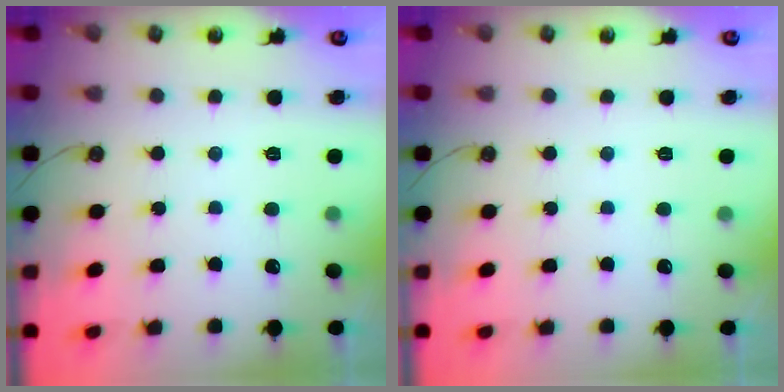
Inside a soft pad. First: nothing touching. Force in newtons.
{"total": 0.0}